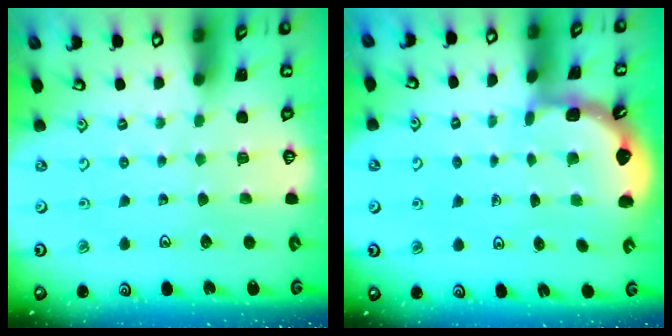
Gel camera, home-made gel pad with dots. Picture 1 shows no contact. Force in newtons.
{"total": 2.0, "press": 2.0, "slide": 0.2}